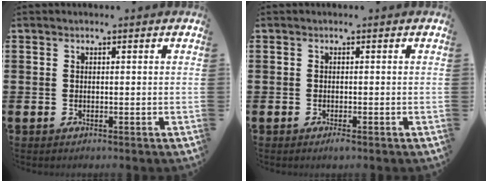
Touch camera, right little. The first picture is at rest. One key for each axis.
{"total": 0.8, "fx": -0.4, "fy": 0.2, "fz": 0.7, "tx": -0.005, "ty": -0.005, "tz": -0.009}